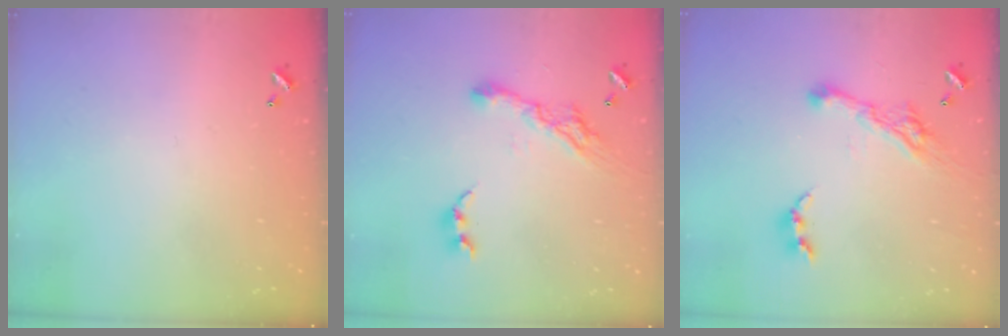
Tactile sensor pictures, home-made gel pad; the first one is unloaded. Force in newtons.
{"total": 9.2, "press": 9.1, "slide": 1.0}
{"total": 8.3, "press": 8.2, "slide": 1.2}